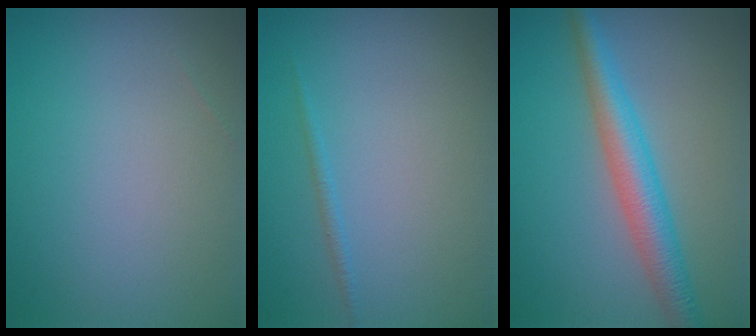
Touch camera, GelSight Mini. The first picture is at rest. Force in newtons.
{"total": 0.7, "press": 0.7, "slide": 0.1}
{"total": 4.7, "press": 4.7, "slide": 0.1}